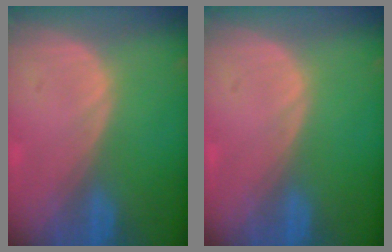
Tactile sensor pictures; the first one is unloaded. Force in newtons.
{"total": 0.0}